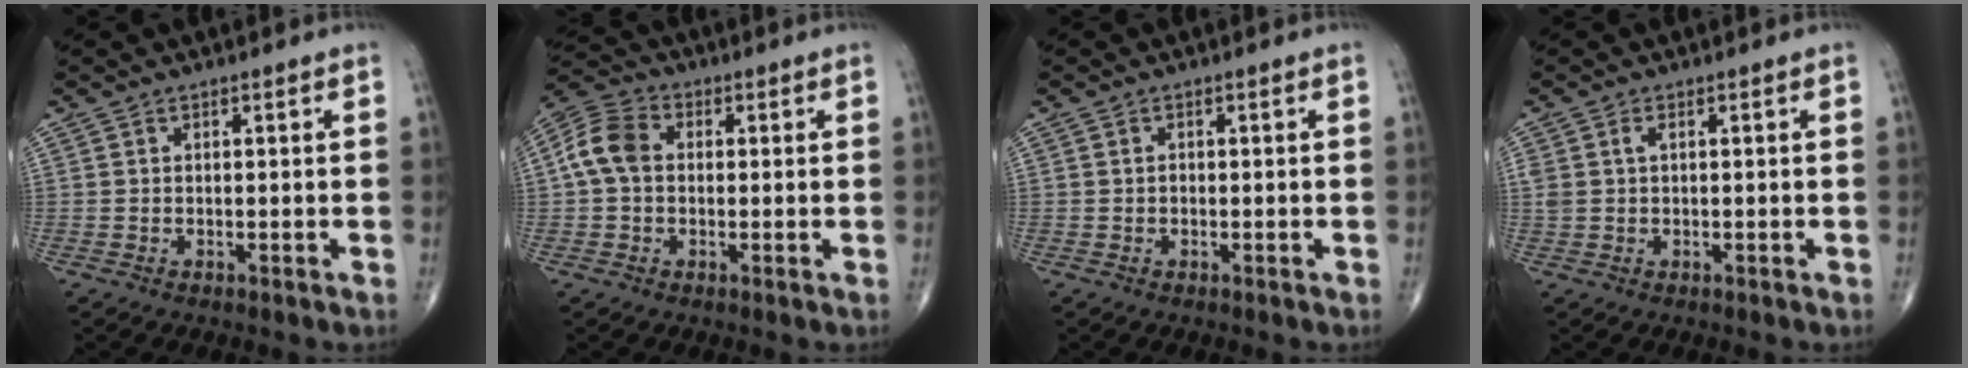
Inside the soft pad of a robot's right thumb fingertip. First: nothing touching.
{"total": 7.8, "force": [0.5, 5.8, 5.3], "torque": [-0.104, 0.025, 0.000]}
{"total": 0.6, "force": [0.0, 0.5, 0.4], "torque": [-0.005, 0.001, -0.002]}
{"total": 2.3, "force": [0.6, 1.3, 1.8], "torque": [-0.053, 0.009, 0.015]}